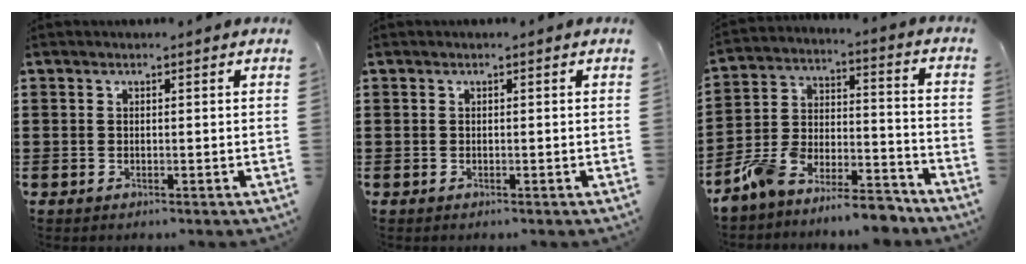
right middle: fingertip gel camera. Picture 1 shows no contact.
{"total": 0.8, "force": [0.8, 0.1, -0.1], "torque": [-0.001, 0.000, 0.015]}
{"total": 9.2, "force": [-8.8, 1.0, 2.2], "torque": [-0.038, 0.022, -0.174]}